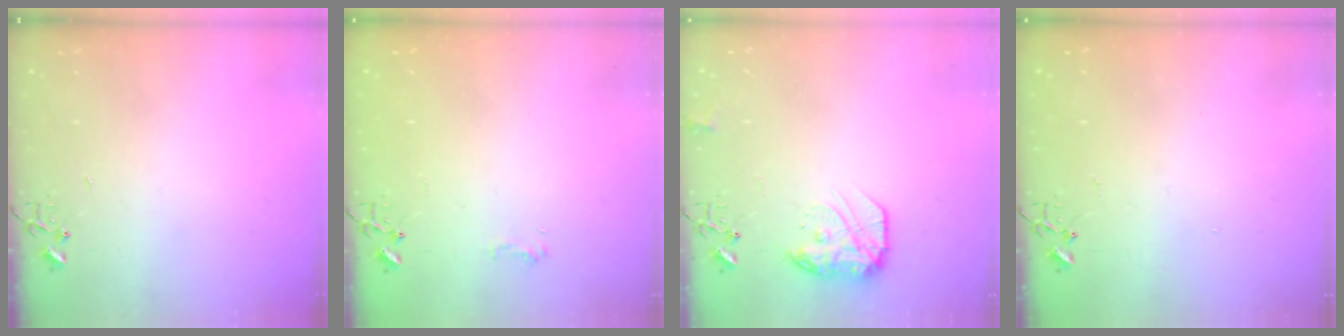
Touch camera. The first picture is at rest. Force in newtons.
{"total": 5.8, "press": 5.8, "slide": 0.7}
{"total": 13.8, "press": 13.8, "slide": 0.6}
{"total": 1.4, "press": 1.4, "slide": 0.3}